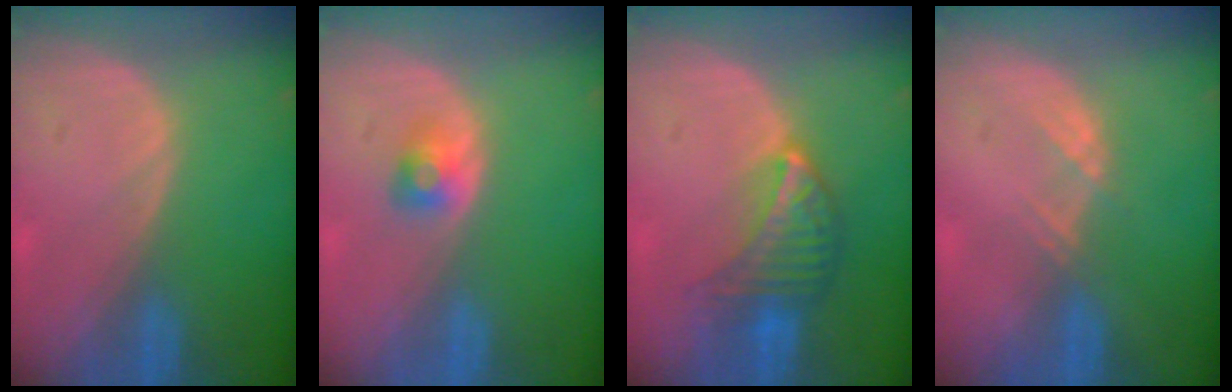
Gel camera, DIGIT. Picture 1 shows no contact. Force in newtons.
{"total": 2.6, "press": 2.4, "slide": 1.2}
{"total": 7.1, "press": 6.4, "slide": 3.1}
{"total": 1.9, "press": 1.8, "slide": 0.8}